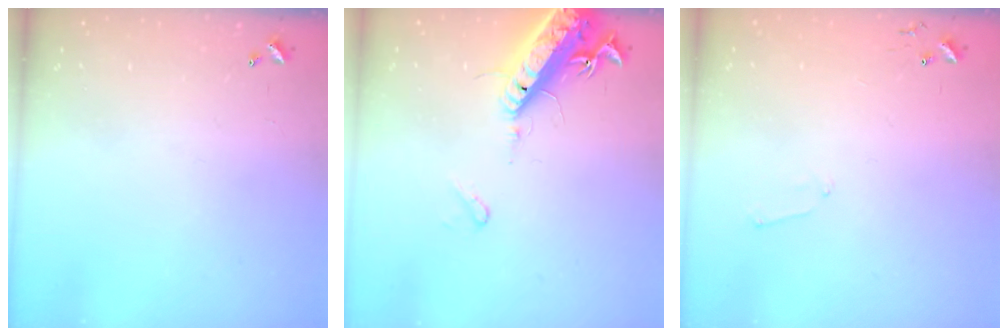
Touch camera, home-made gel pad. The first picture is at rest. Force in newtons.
{"total": 16.9, "press": 16.5, "slide": 3.9}
{"total": 5.1, "press": 5.0, "slide": 0.6}